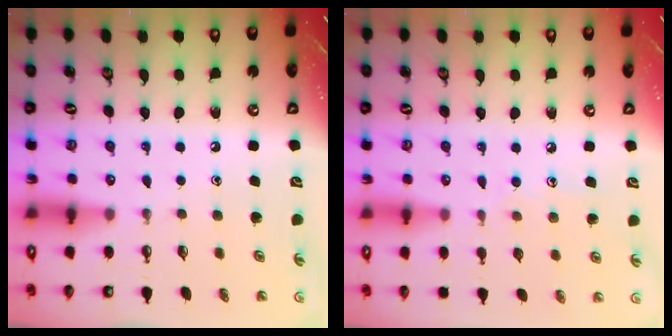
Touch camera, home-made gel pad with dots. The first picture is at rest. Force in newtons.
{"total": 6.8, "press": 6.8, "slide": 0.7}